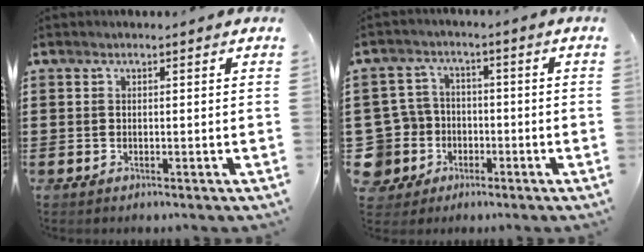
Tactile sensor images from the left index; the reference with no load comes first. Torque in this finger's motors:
{"motor_torque": [0.08, 0.07, 0.00, -0.03]}